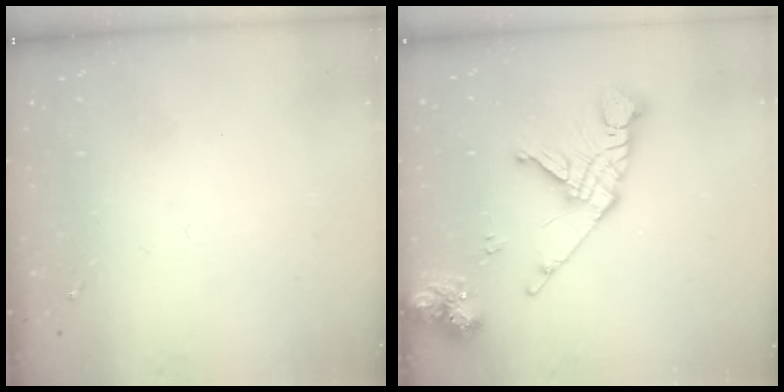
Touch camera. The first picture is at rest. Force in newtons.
{"total": 16.6, "press": 16.5, "slide": 2.0}